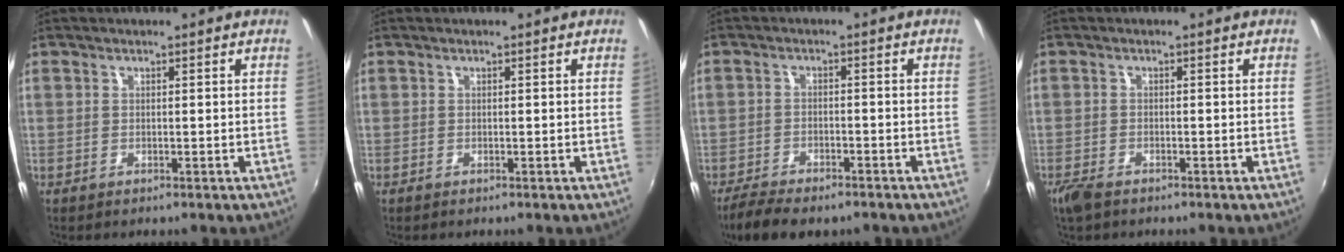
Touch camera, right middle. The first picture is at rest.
{"total": 0.0}
{"total": 9.6, "force": [-7.7, 2.8, 4.9], "torque": [-0.121, -0.031, -0.130]}
{"total": 3.4, "force": [-2.6, 1.2, 1.7], "torque": [-0.044, -0.011, -0.053]}